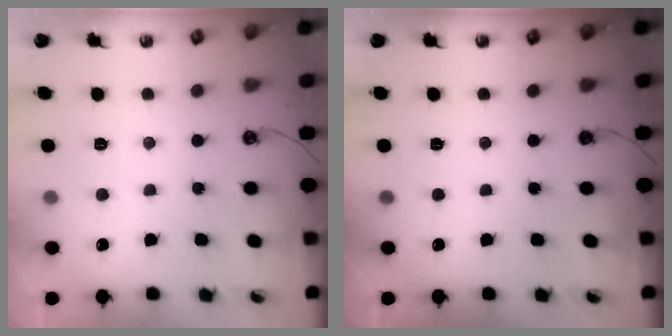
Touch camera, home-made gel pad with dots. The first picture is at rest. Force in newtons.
{"total": 0.0}